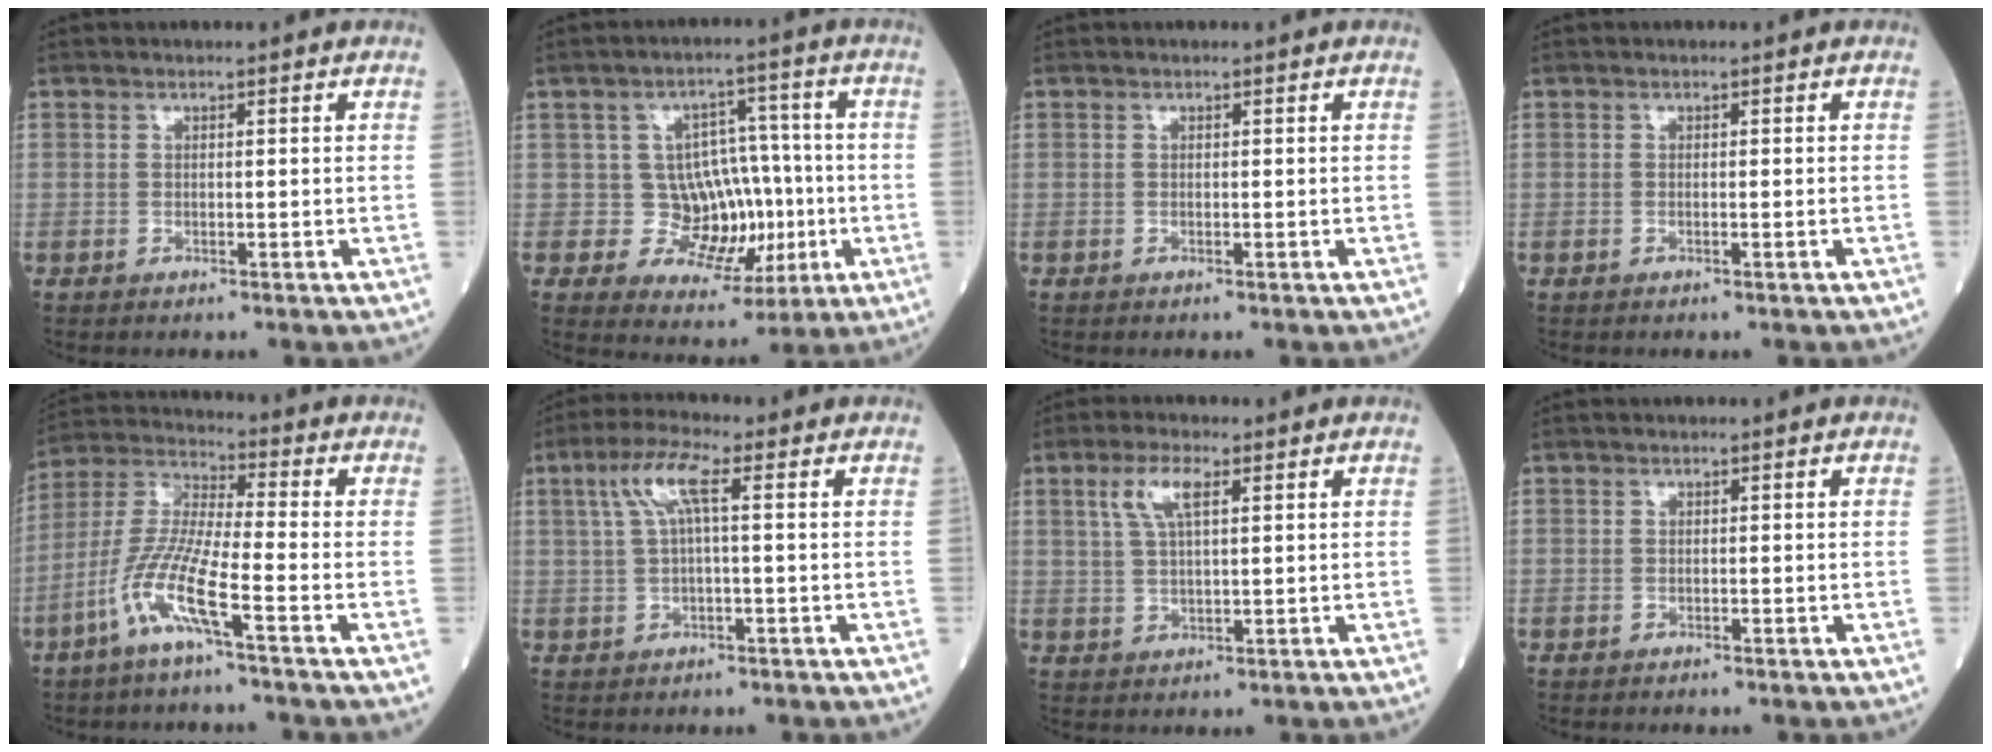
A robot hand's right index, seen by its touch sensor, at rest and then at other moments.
{"total": 8.5, "force": [-0.8, 7.7, 3.5], "torque": [-0.028, 0.030, -0.001]}
{"total": 0.0}
{"total": 0.0}
{"total": 10.2, "force": [-5.1, 0.3, 8.8], "torque": [-0.193, -0.001, -0.110]}
{"total": 5.5, "force": [1.5, 0.7, 5.3], "torque": [-0.114, 0.023, 0.031]}
{"total": 5.0, "force": [2.2, 1.3, 4.3], "torque": [-0.095, 0.010, 0.047]}
{"total": 0.0}